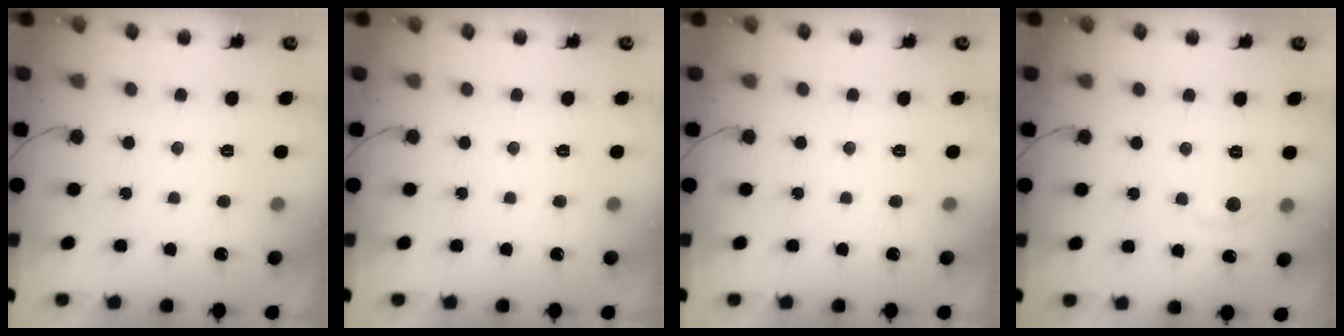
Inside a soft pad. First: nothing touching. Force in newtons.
{"total": 0.0}
{"total": 0.0}
{"total": 4.5, "press": 4.5, "slide": 0.7}